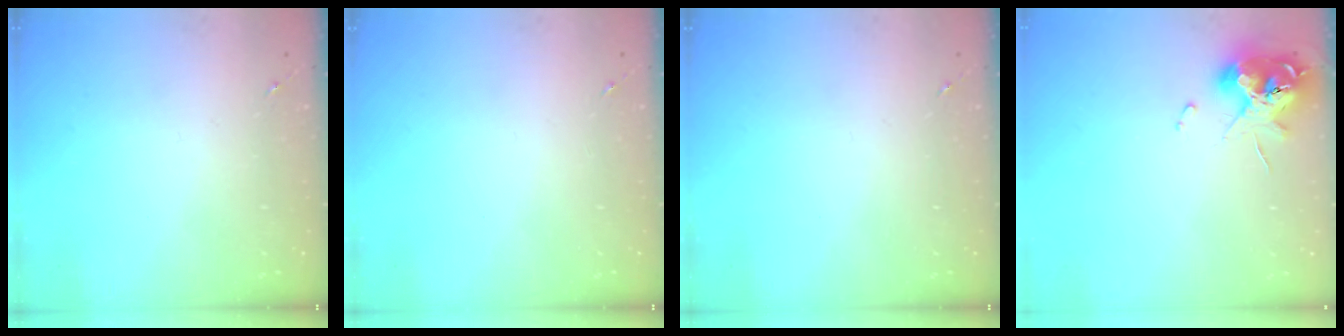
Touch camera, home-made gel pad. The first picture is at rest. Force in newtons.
{"total": 0.0}
{"total": 0.0}
{"total": 11.3, "press": 11.2, "slide": 1.6}